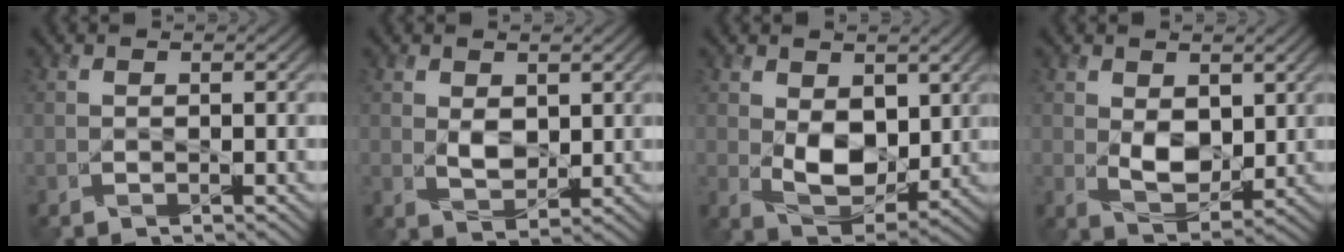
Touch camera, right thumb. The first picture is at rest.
{"total": 3.0, "force": [1.0, 1.9, 2.0], "torque": [-0.047, -0.004, 0.022]}
{"total": 7.5, "force": [1.3, 5.0, 5.5], "torque": [-0.119, -0.012, 0.025]}
{"total": 5.1, "force": [1.2, 3.3, 3.7], "torque": [-0.077, -0.007, 0.029]}